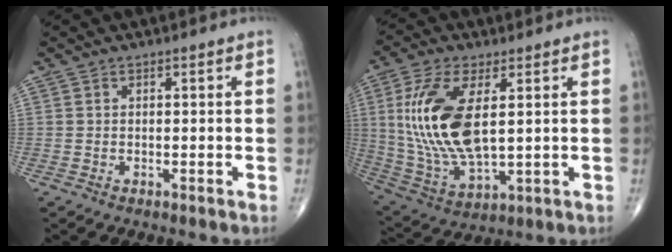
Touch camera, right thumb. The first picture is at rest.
{"total": 17.6, "force": [3.2, 8.0, 15.3], "torque": [-0.324, -0.017, 0.073]}